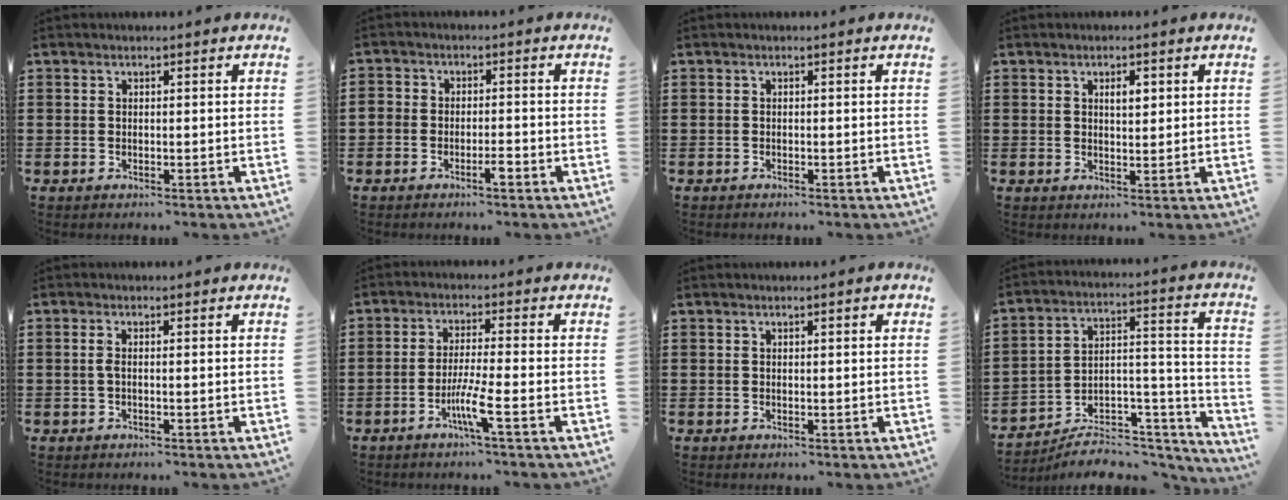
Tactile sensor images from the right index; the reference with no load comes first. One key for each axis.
{"total": 2.4, "fx": -1.8, "fy": 1.0, "fz": 1.2, "tx": -0.023, "ty": 0.008, "tz": -0.036}
{"total": 0.0}
{"total": 2.2, "fx": 0.8, "fy": 0.8, "fz": 1.8, "tx": -0.030, "ty": 0.003, "tz": 0.010}
{"total": 1.2, "fx": -0.3, "fy": 0.2, "fz": 1.2, "tx": -0.024, "ty": -0.001, "tz": -0.005}
{"total": 5.5, "fx": -2.7, "fy": -0.2, "fz": 4.7, "tx": -0.092, "ty": -0.012, "tz": -0.052}
{"total": 0.6, "fx": 0.3, "fy": 0.1, "fz": 0.5, "tx": -0.009, "ty": 0.002, "tz": 0.006}
{"total": 6.6, "fx": -5.7, "fy": 2.6, "fz": 2.2, "tx": -0.030, "ty": 0.013, "tz": -0.105}